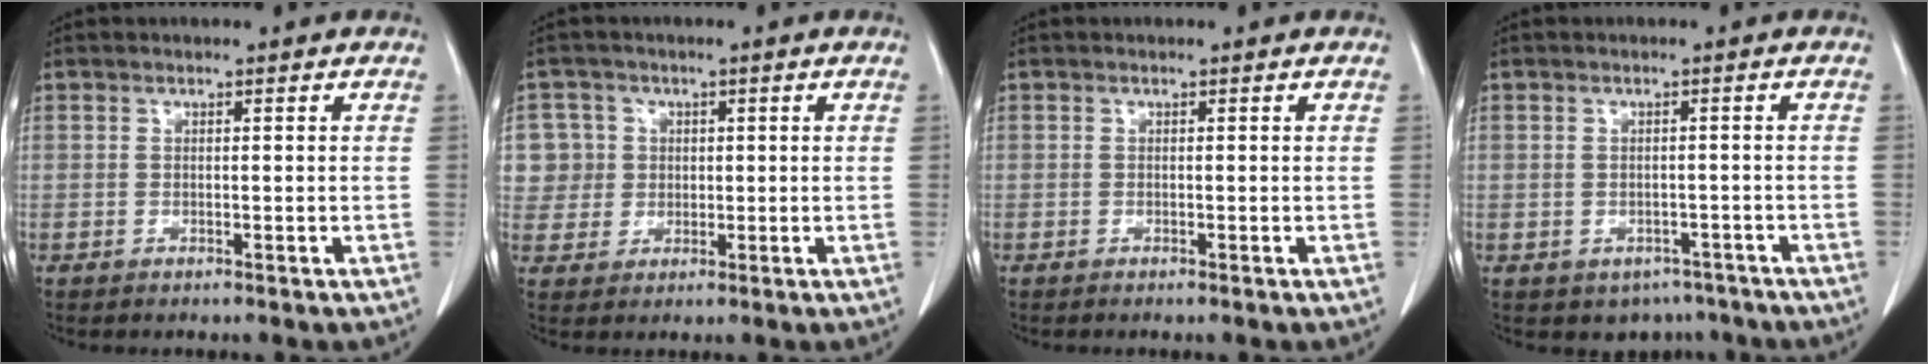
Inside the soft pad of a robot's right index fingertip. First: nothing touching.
{"total": 6.8, "force": [1.4, 6.6, 0.1], "torque": [0.002, 0.025, 0.034]}
{"total": 0.0}
{"total": 4.4, "force": [-2.8, 3.3, 0.6], "torque": [0.006, 0.010, -0.033]}